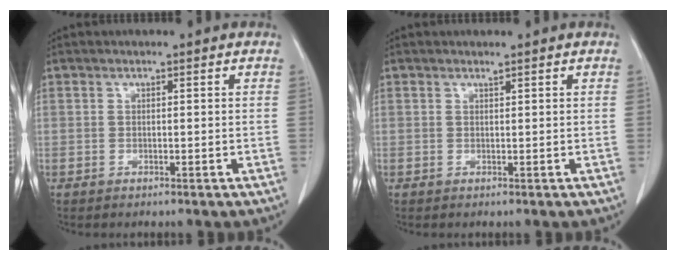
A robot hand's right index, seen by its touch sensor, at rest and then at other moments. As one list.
[{"total": 0.0}]